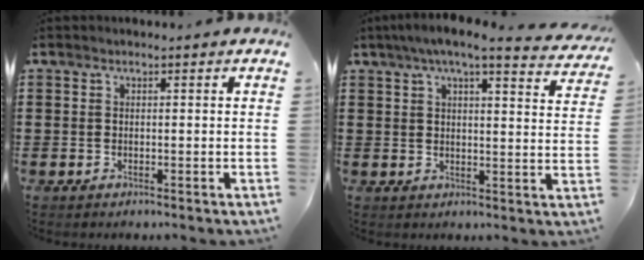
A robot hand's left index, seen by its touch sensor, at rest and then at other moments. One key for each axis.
{"total": 5.4, "fx": 4.3, "fy": 0.5, "fz": 3.3, "tx": -0.077, "ty": -0.014, "tz": 0.073}